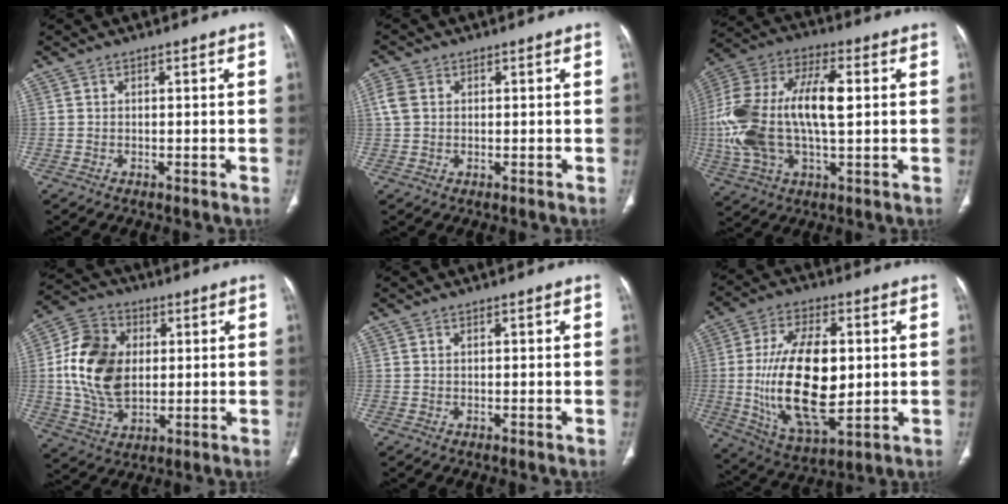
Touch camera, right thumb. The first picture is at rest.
{"total": 3.5, "force": [0.8, 2.7, 2.0], "torque": [-0.049, 0.008, 0.012]}
{"total": 21.5, "force": [0.9, 10.4, 18.7], "torque": [-0.404, 0.021, 0.016]}
{"total": 15.8, "force": [1.4, 11.1, 11.2], "torque": [-0.196, 0.002, 0.028]}
{"total": 0.0}
{"total": 20.8, "force": [0.0, 10.3, 18.0], "torque": [-0.319, -0.011, 0.012]}